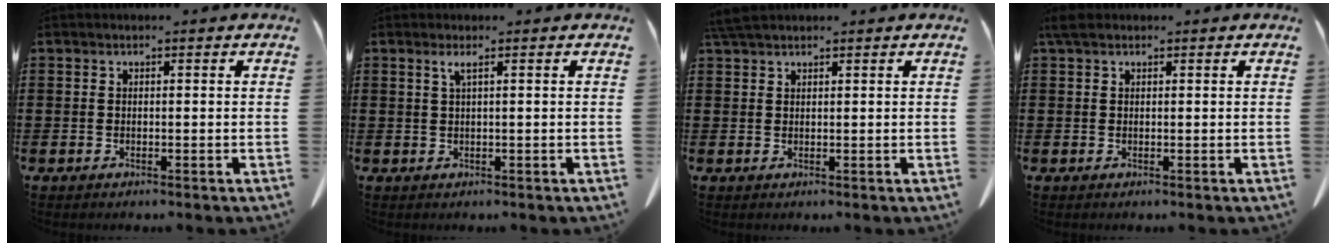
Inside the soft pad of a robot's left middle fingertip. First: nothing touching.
{"total": 1.4, "force": [0.5, -0.1, 1.2], "torque": [-0.025, -0.001, 0.009]}
{"total": 2.5, "force": [2.1, 0.5, 1.3], "torque": [-0.032, 0.003, 0.041]}
{"total": 1.7, "force": [1.1, 1.0, 0.9], "torque": [-0.023, 0.006, 0.020]}